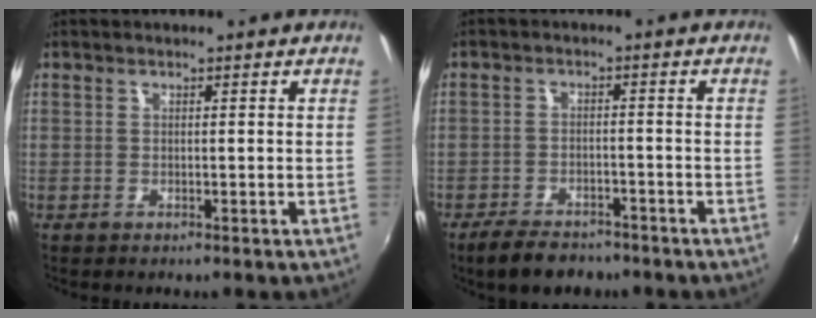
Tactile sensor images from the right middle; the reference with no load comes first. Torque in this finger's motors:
{"motor_torque": [1.01, -1.13, 0.25, 0.08]}